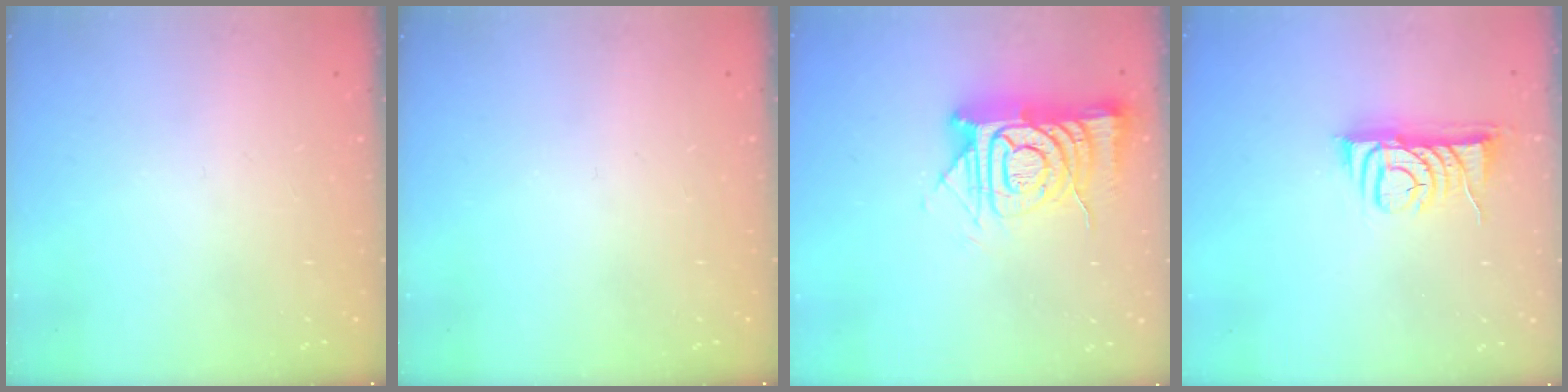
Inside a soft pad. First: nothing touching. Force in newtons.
{"total": 0.0}
{"total": 15.8, "press": 15.7, "slide": 1.4}
{"total": 9.0, "press": 8.9, "slide": 0.5}